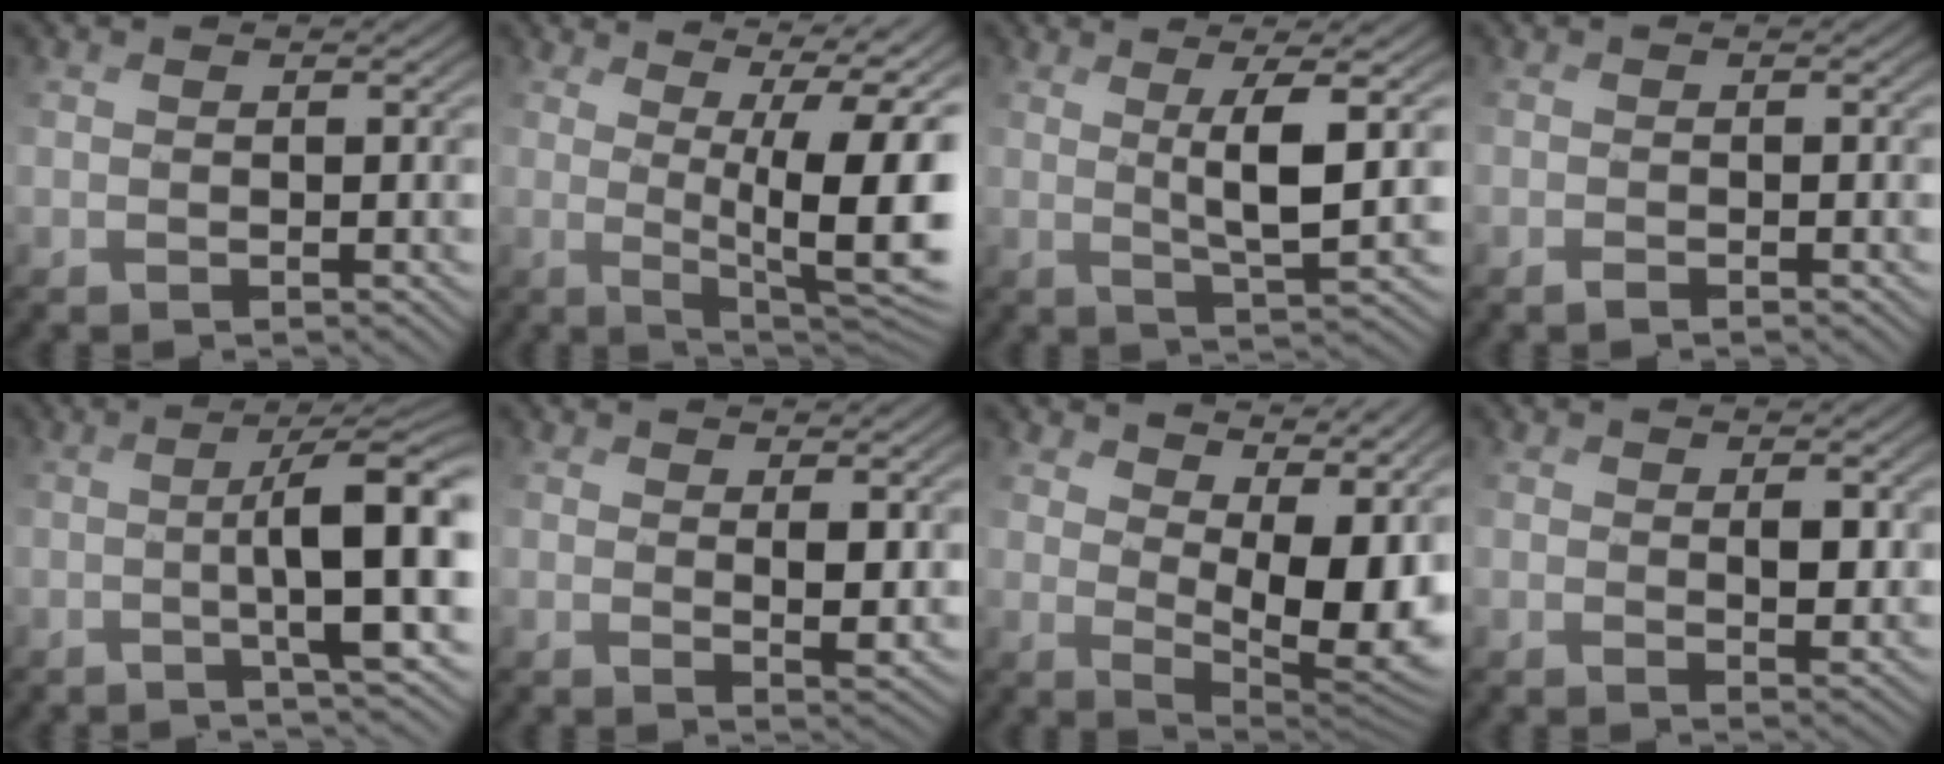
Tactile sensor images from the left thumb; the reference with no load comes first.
{"total": 14.3, "force": [3.0, 4.2, 13.3], "torque": [-0.183, 0.027, 0.065]}
{"total": 5.4, "force": [2.1, 0.0, 5.0], "torque": [-0.092, 0.014, 0.044]}
{"total": 0.7, "force": [-0.7, 0.0, 0.3], "torque": [-0.004, 0.003, -0.015]}
{"total": 9.1, "force": [-0.8, 0.8, 9.1], "torque": [-0.125, 0.016, -0.015]}
{"total": 3.8, "force": [1.7, 1.5, 3.1], "torque": [-0.065, -0.004, 0.039]}
{"total": 11.7, "force": [4.9, 5.8, 8.9], "torque": [-0.138, -0.003, 0.099]}
{"total": 3.2, "force": [1.2, 1.6, 2.5], "torque": [-0.054, -0.001, 0.028]}